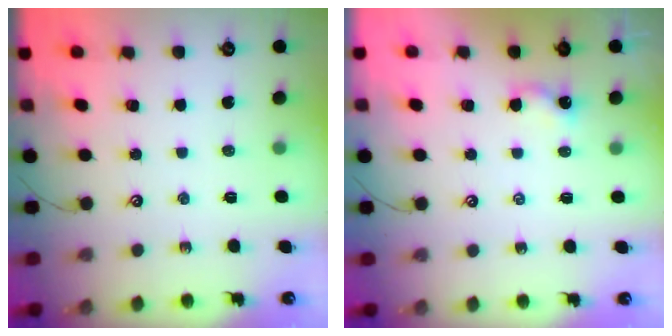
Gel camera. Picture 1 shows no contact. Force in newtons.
{"total": 1.7, "press": 1.6, "slide": 0.3}